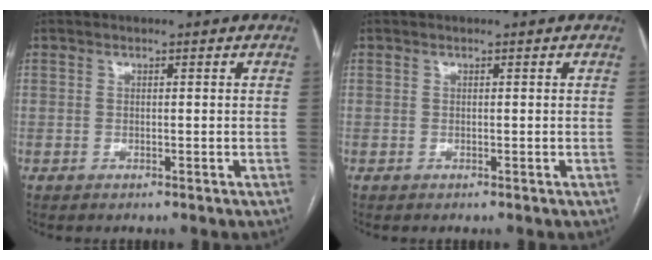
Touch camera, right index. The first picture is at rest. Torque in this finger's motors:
{"motor_torque": [0.00, 0.00, 0.00, 0.00]}